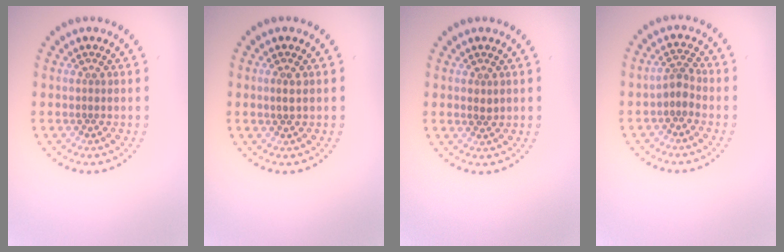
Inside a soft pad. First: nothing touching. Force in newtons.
{"total": 1.0, "press": 0.9, "slide": 0.2}
{"total": 1.0, "press": 1.0, "slide": 0.1}
{"total": 1.7, "press": 1.4, "slide": 1.1}